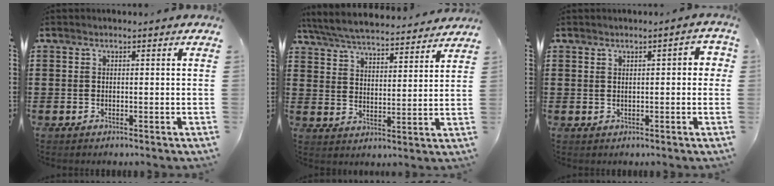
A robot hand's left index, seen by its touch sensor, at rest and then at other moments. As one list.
[{"total": 5.7, "force": [5.6, 0.1, 1.1], "torque": [-0.050, -0.037, 0.095]}, {"total": 2.2, "force": [0.2, 0.6, 2.2], "torque": [-0.039, 0.003, 0.001]}]